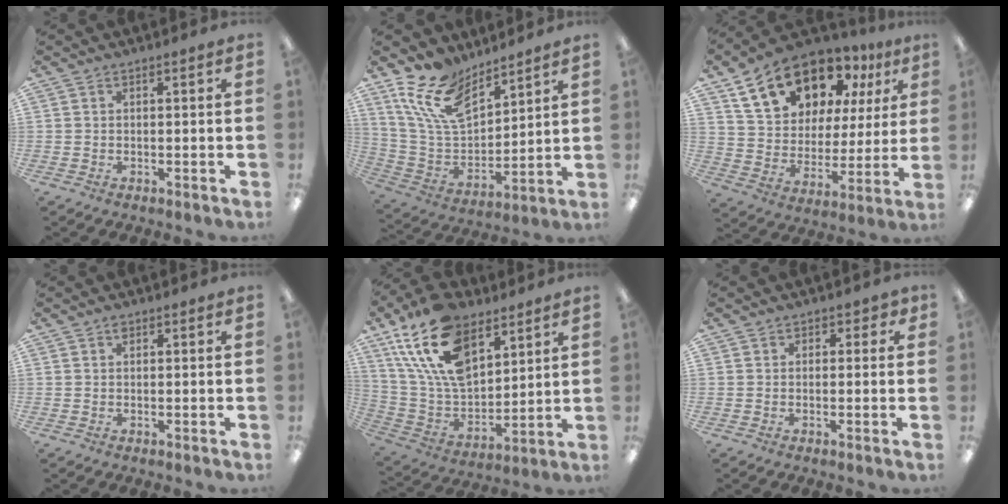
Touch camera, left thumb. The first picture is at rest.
{"total": 15.3, "force": [10.6, 7.9, 7.8], "torque": [-0.178, -0.043, 0.204]}
{"total": 18.8, "force": [12.0, 11.4, 9.0], "torque": [-0.158, -0.057, 0.219]}
{"total": 0.9, "force": [0.5, 0.5, 0.5], "torque": [-0.012, 0.004, 0.008]}
{"total": 21.2, "force": [12.1, 12.0, 12.6], "torque": [-0.273, -0.055, 0.219]}
{"total": 1.6, "force": [0.5, 1.4, 0.7], "torque": [-0.006, 0.003, 0.005]}